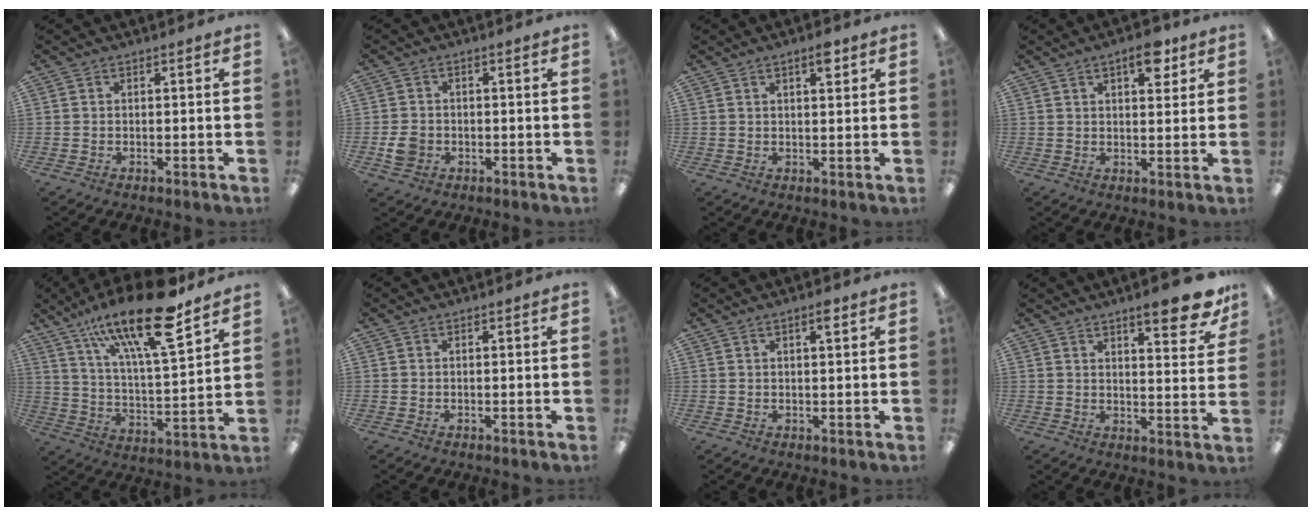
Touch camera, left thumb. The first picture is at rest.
{"total": 3.9, "force": [-1.1, 3.2, 1.9], "torque": [-0.028, 0.001, -0.020]}
{"total": 3.6, "force": [2.3, 1.0, 2.6], "torque": [-0.032, -0.007, 0.034]}
{"total": 7.0, "force": [4.1, 3.0, 4.8], "torque": [-0.055, -0.018, 0.064]}
{"total": 21.8, "force": [14.7, 5.8, 15.1], "torque": [-0.255, -0.080, 0.240]}
{"total": 0.0}
{"total": 2.3, "force": [1.4, 0.5, 1.8], "torque": [-0.032, 0.000, 0.021]}
{"total": 10.5, "force": [7.5, 2.4, 6.9], "torque": [-0.079, -0.049, 0.119]}